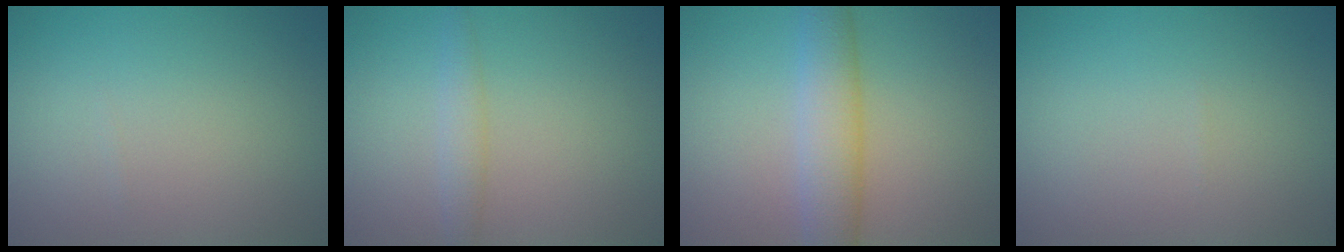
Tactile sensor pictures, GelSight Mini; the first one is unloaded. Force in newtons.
{"total": 1.7, "press": 1.6, "slide": 0.2}
{"total": 4.5, "press": 4.5, "slide": 0.1}
{"total": 0.0}